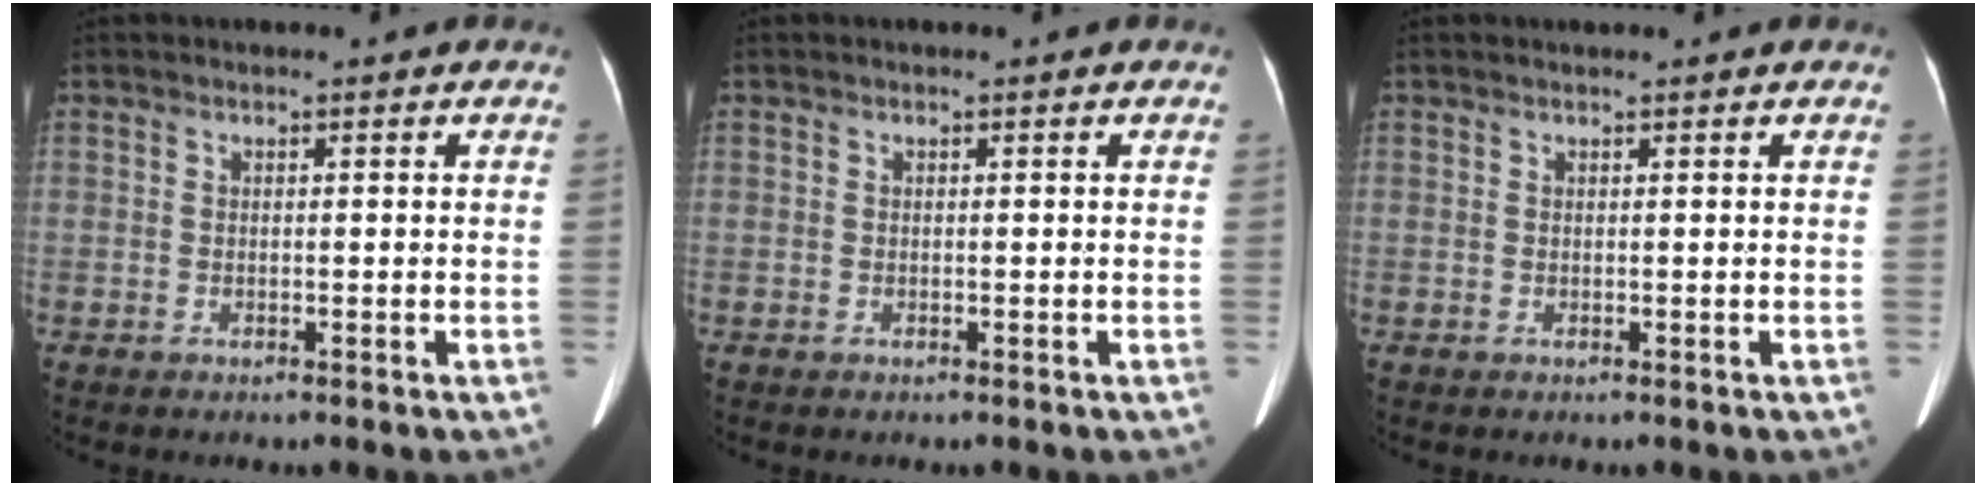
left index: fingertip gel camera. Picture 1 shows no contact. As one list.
[{"total": 0.0}, {"total": 0.9, "force": [0.8, 0.0, 0.3], "torque": [-0.004, 0.016, 0.018]}]